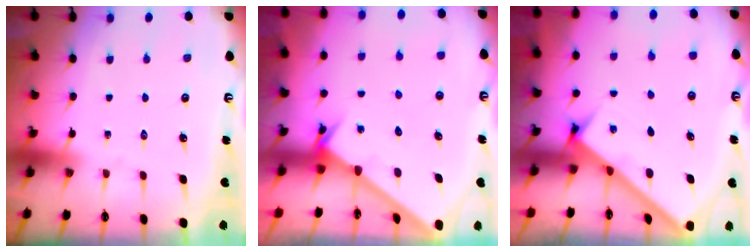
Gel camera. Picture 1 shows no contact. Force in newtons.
{"total": 2.6, "press": 2.6, "slide": 0.1}
{"total": 2.6, "press": 2.6, "slide": 0.3}